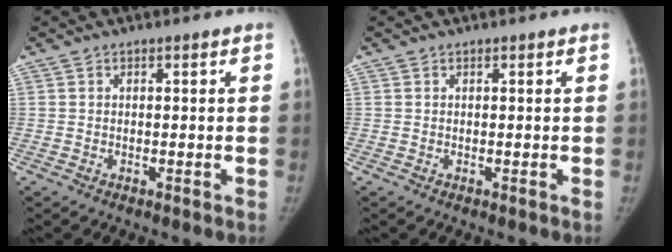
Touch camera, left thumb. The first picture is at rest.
{"total": 0.0}